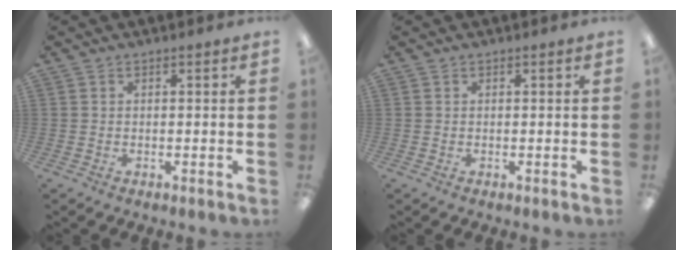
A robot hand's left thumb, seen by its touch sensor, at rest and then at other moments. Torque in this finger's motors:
{"motor_torque": [-0.02, 0.00, 0.06, -0.08, 0.00]}